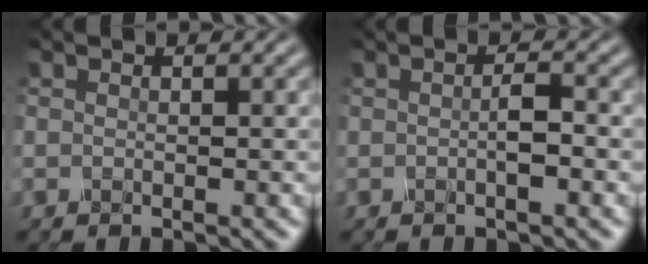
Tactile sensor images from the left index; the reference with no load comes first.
{"total": 1.3, "force": [-0.2, 0.0, 1.2], "torque": [-0.022, 0.009, -0.002]}